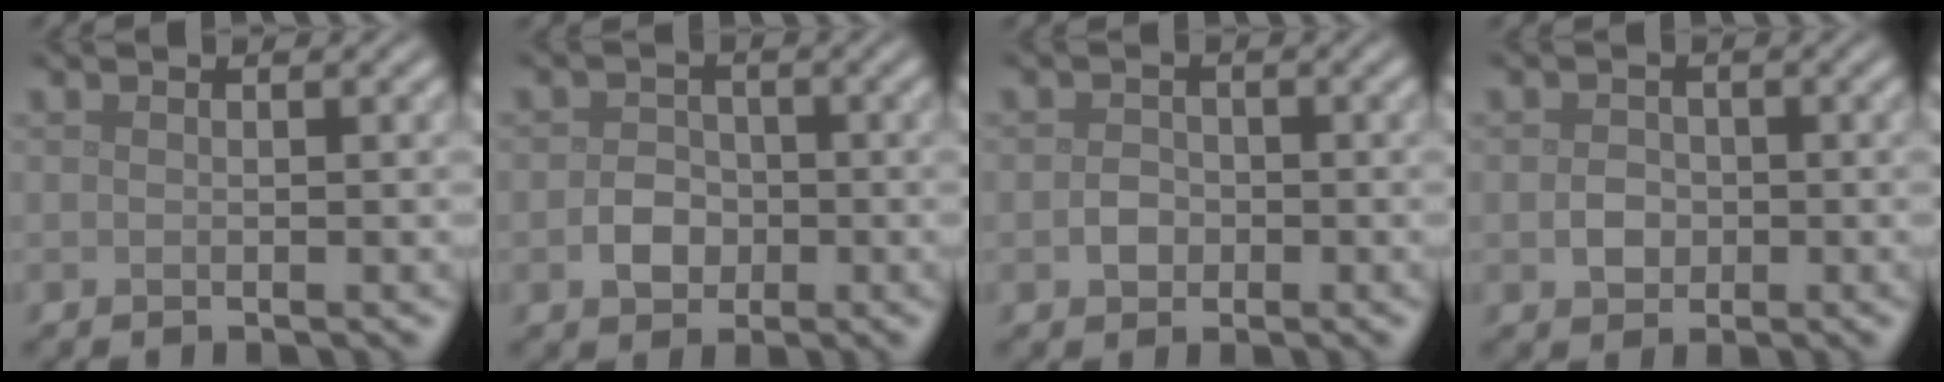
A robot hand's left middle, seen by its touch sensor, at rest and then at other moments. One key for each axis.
{"total": 2.4, "fx": -0.7, "fy": 2.0, "fz": 1.1, "tx": -0.014, "ty": 0.000, "tz": -0.018}
{"total": 1.6, "fx": -0.5, "fy": 1.3, "fz": 0.7, "tx": -0.010, "ty": 0.000, "tz": -0.012}
{"total": 1.8, "fx": -0.3, "fy": 1.6, "fz": 0.8, "tx": -0.012, "ty": -0.001, "tz": -0.010}